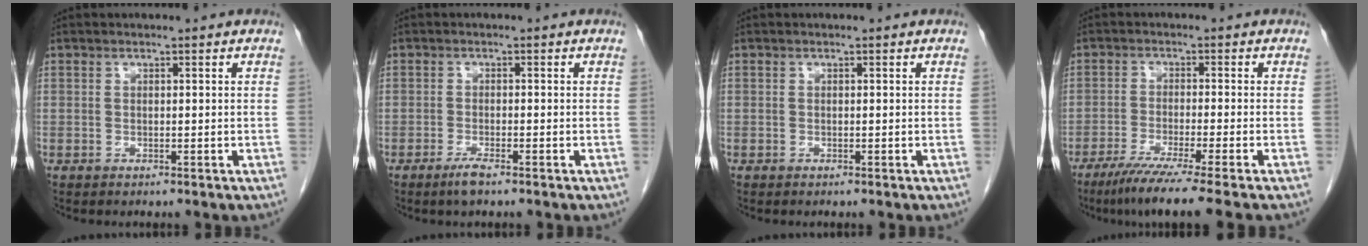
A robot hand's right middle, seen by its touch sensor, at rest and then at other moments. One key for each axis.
{"total": 2.1, "fx": -1.5, "fy": 0.2, "fz": 1.5, "tx": -0.033, "ty": -0.003, "tz": -0.030}
{"total": 0.0}
{"total": 9.4, "fx": -7.1, "fy": -1.7, "fz": 5.9, "tx": -0.083, "ty": -0.029, "tz": -0.112}